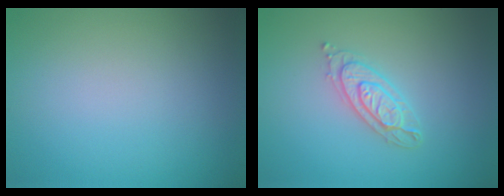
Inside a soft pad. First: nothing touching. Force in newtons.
{"total": 2.3, "press": 2.2, "slide": 0.5}